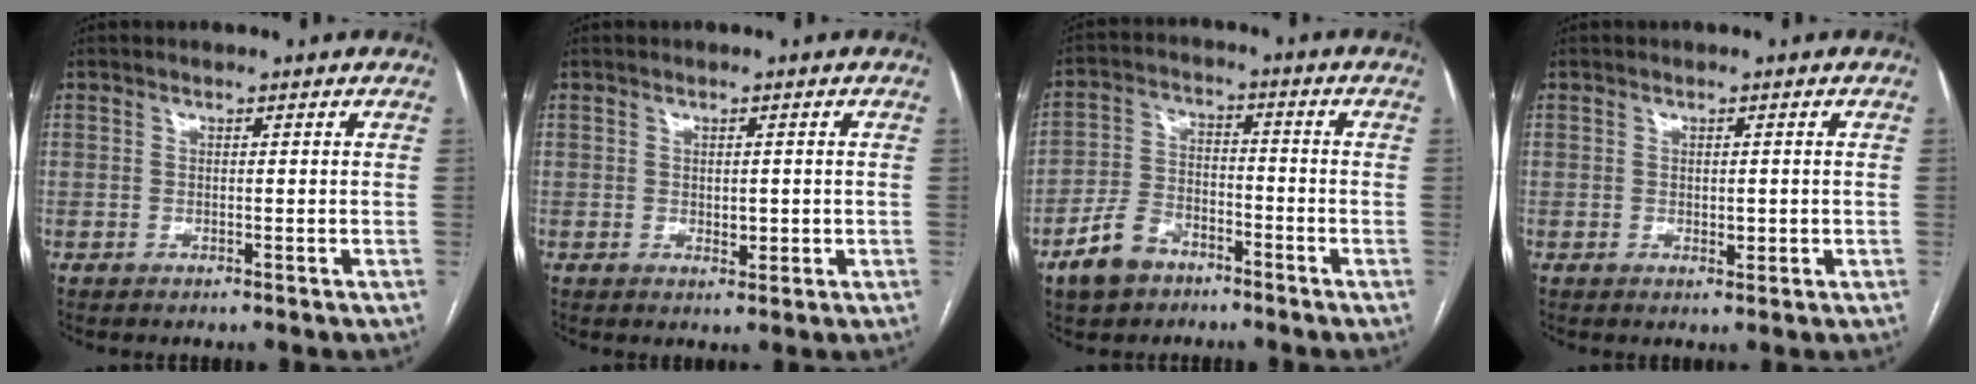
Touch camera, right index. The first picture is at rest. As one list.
[{"total": 2.1, "force": [-0.1, 1.1, 1.7], "torque": [-0.024, -0.003, 0.004]}, {"total": 8.0, "force": [-5.2, 5.0, 3.6], "torque": [-0.085, 0.011, -0.093]}, {"total": 1.7, "force": [-0.1, 0.9, 1.4], "torque": [-0.020, -0.002, 0.004]}]